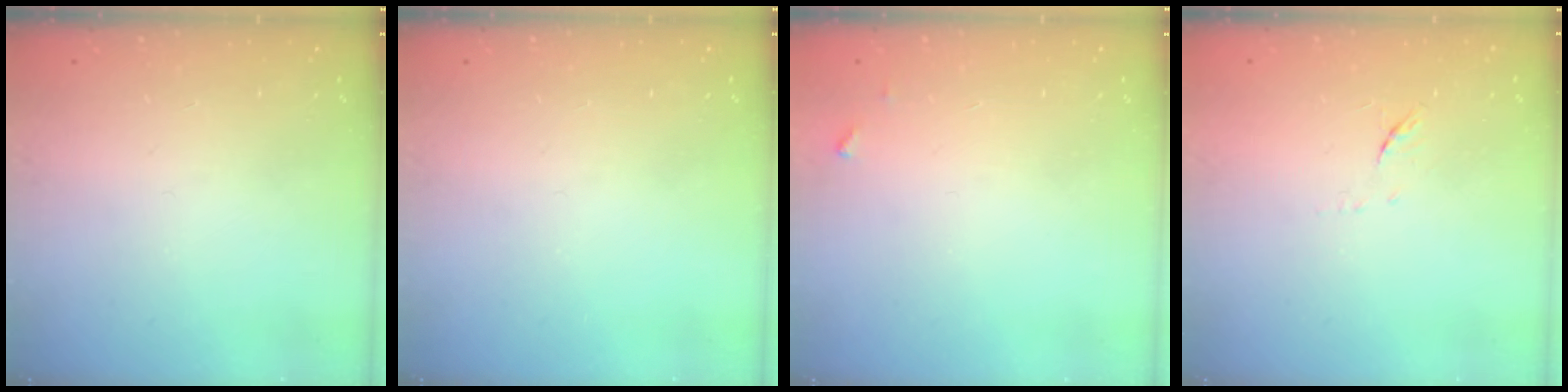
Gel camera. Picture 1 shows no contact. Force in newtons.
{"total": 0.0}
{"total": 3.6, "press": 3.6, "slide": 0.2}
{"total": 5.4, "press": 5.3, "slide": 0.9}